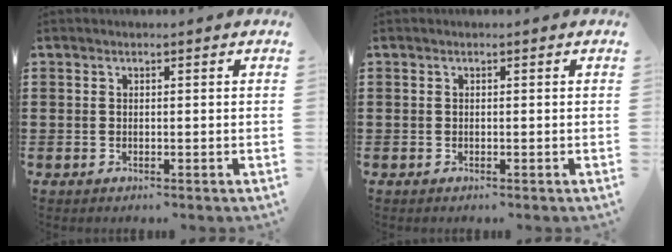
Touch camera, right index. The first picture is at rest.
{"total": 0.0}